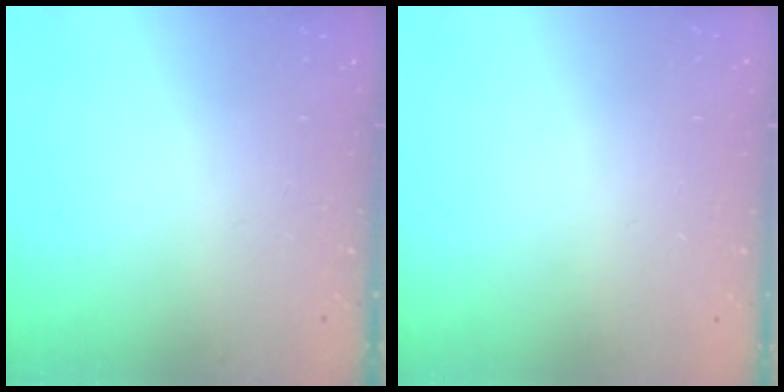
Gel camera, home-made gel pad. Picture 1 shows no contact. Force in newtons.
{"total": 0.0}